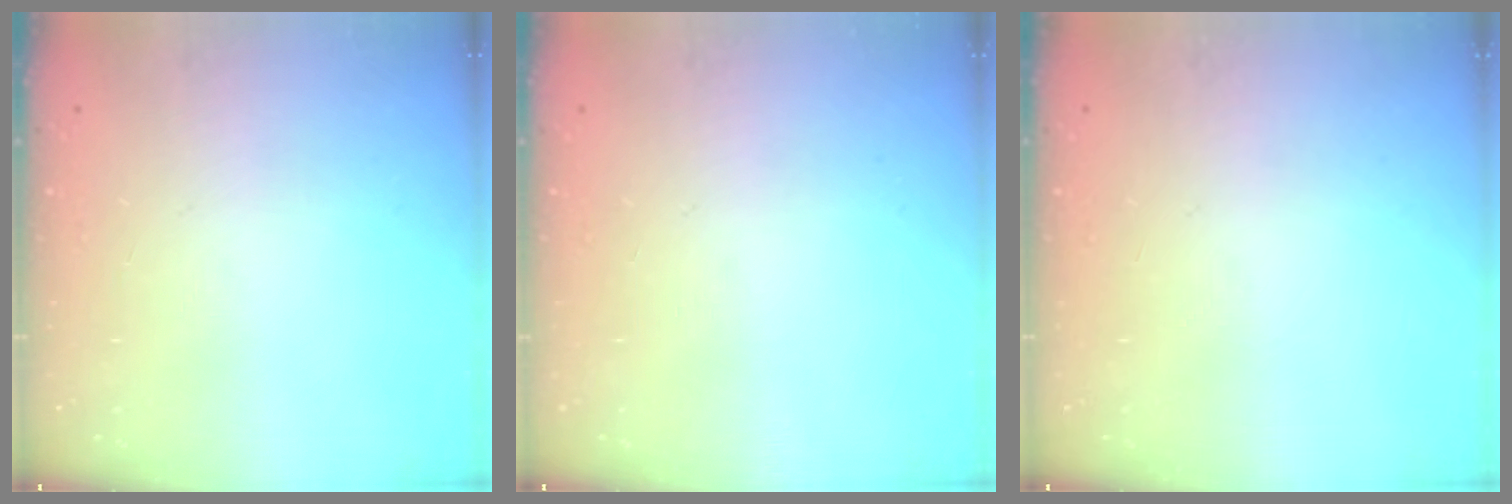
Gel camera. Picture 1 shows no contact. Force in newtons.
{"total": 0.0}
{"total": 0.0}